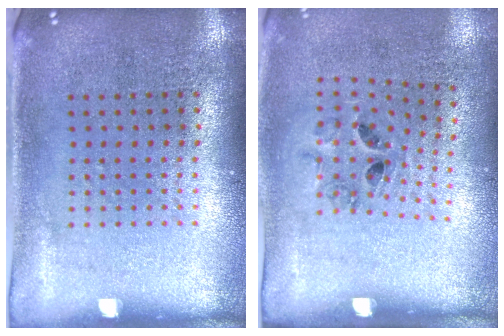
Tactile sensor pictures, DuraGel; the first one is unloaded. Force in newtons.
{"total": 1.4, "press": 0.8, "slide": 1.1}